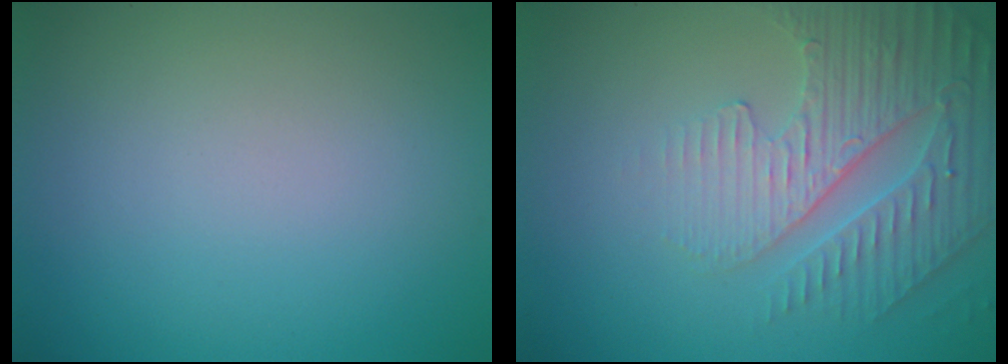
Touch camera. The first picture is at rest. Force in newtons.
{"total": 4.7, "press": 3.9, "slide": 2.7}